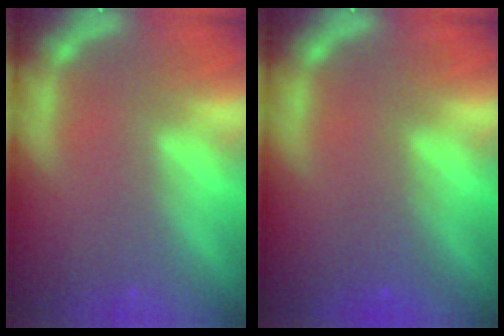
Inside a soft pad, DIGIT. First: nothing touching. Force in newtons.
{"total": 2.0}